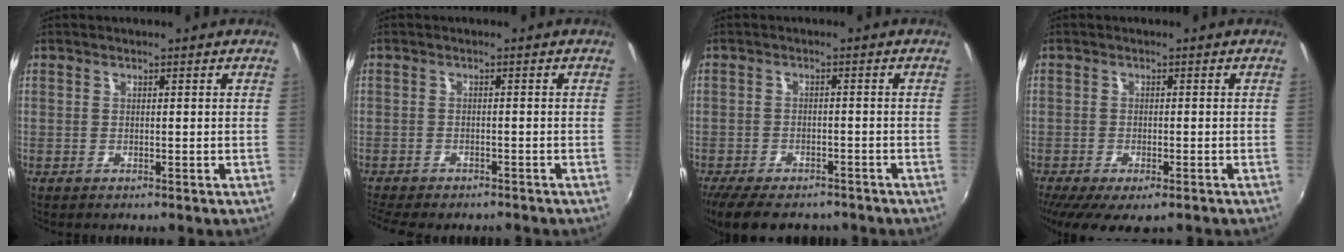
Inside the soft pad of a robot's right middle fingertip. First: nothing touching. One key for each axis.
{"total": 8.4, "fx": -7.3, "fy": 2.2, "fz": 3.5, "tx": -0.088, "ty": -0.025, "tz": -0.114}
{"total": 12.8, "fx": -10.2, "fy": 4.8, "fz": 6.1, "tx": -0.134, "ty": -0.030, "tz": -0.159}
{"total": 9.7, "fx": -6.6, "fy": 3.3, "fz": 6.3, "tx": -0.135, "ty": -0.044, "tz": -0.100}